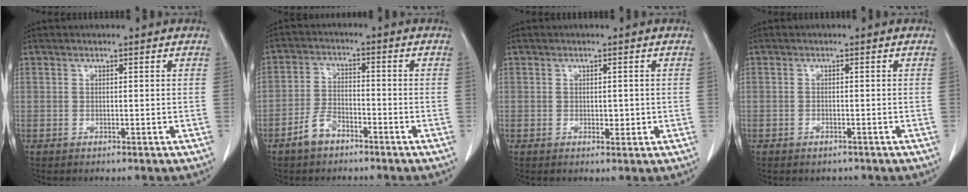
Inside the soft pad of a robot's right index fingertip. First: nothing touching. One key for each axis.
{"total": 4.9, "fx": -3.4, "fy": 2.6, "fz": 2.3, "tx": -0.051, "ty": 0.008, "tz": -0.063}
{"total": 1.8, "fx": -0.2, "fy": 1.1, "fz": 1.4, "tx": -0.018, "ty": 0.000, "tz": 0.001}
{"total": 1.2, "fx": -1.0, "fy": 0.7, "fz": 0.3, "tx": -0.008, "ty": 0.000, "tz": -0.011}